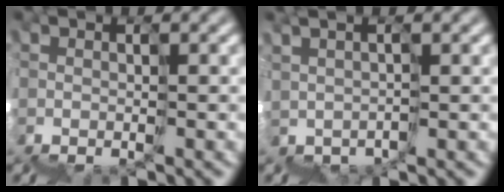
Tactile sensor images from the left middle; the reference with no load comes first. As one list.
[{"total": 2.8, "force": [1.7, -1.2, -1.9], "torque": [-0.002, 0.021, 0.024]}]